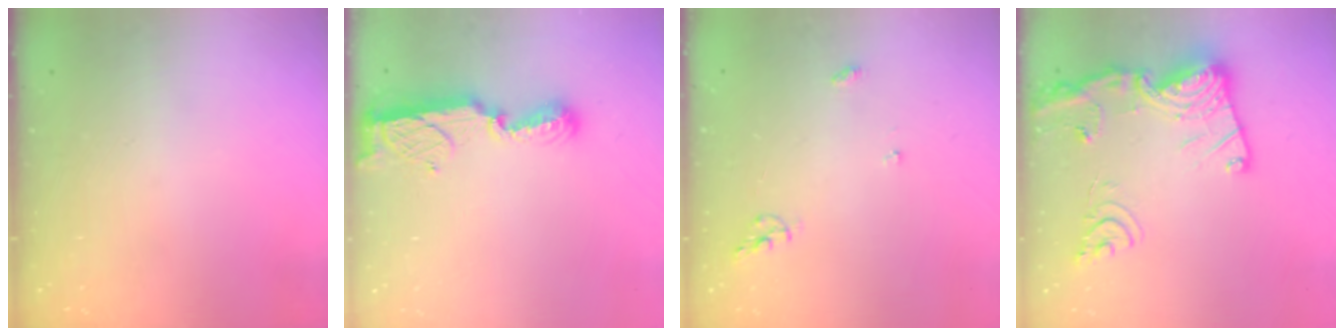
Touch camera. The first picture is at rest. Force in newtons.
{"total": 8.5, "press": 8.4, "slide": 0.2}
{"total": 6.2, "press": 6.2, "slide": 0.1}
{"total": 21.7, "press": 21.5, "slide": 2.2}